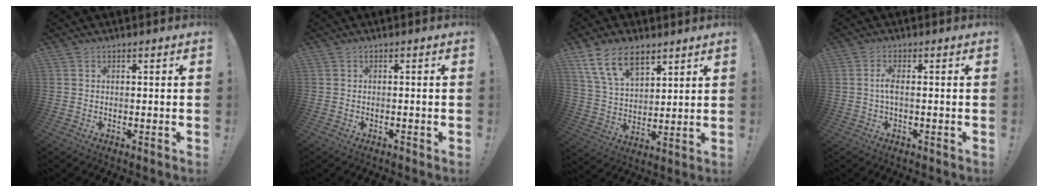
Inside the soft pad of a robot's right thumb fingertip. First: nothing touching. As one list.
[{"total": 0.8, "force": [-0.7, -0.2, 0.3], "torque": [-0.008, 0.001, -0.013]}, {"total": 14.1, "force": [8.6, 7.8, 8.0], "torque": [-0.141, -0.035, 0.162]}, {"total": 3.3, "force": [-0.3, 0.7, 3.2], "torque": [-0.073, 0.004, -0.007]}]